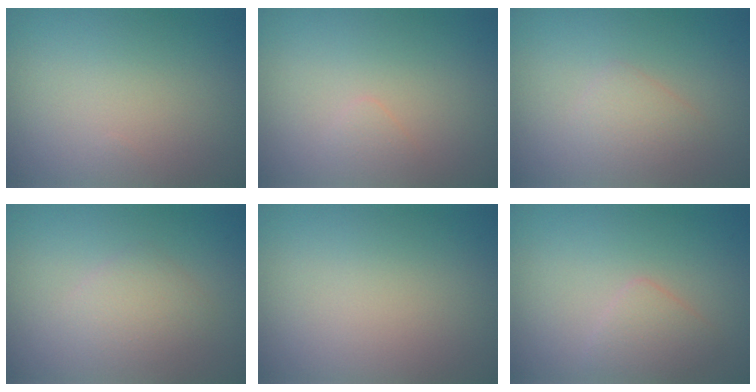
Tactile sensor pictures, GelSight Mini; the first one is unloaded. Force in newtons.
{"total": 0.7, "press": 0.7, "slide": 0.0}
{"total": 1.7, "press": 1.7, "slide": 0.1}
{"total": 2.1, "press": 2.1, "slide": 0.0}
{"total": 0.0}
{"total": 1.8, "press": 1.8, "slide": 0.1}